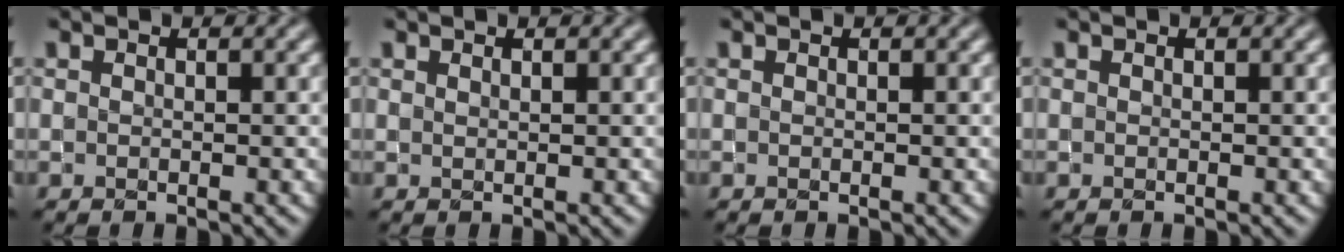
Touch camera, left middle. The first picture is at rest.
{"total": 0.0}
{"total": 0.0}
{"total": 0.0}